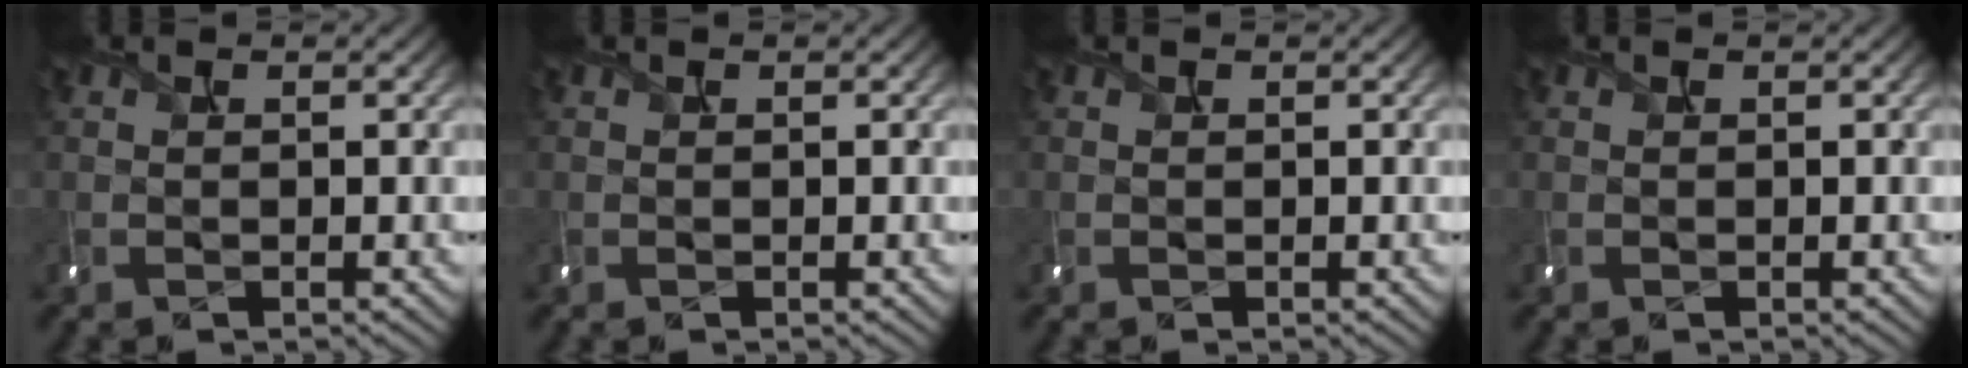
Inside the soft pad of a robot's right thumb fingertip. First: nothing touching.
{"total": 0.0}
{"total": 0.0}
{"total": 0.0}